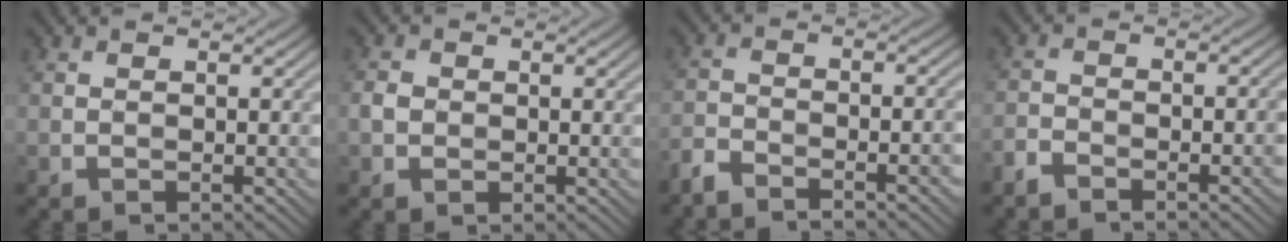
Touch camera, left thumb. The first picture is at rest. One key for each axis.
{"total": 1.9, "fx": 0.0, "fy": 1.6, "fz": 0.9, "tx": -0.022, "ty": -0.001, "tz": -0.005}
{"total": 5.0, "fx": -4.2, "fy": 1.1, "fz": 2.6, "tx": -0.052, "ty": -0.004, "tz": -0.083}
{"total": 3.5, "fx": -2.9, "fy": 0.9, "fz": 1.7, "tx": -0.033, "ty": -0.002, "tz": -0.061}